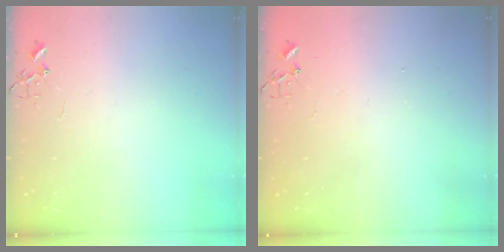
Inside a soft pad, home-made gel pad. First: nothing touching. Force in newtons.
{"total": 1.1, "press": 1.1, "slide": 0.1}